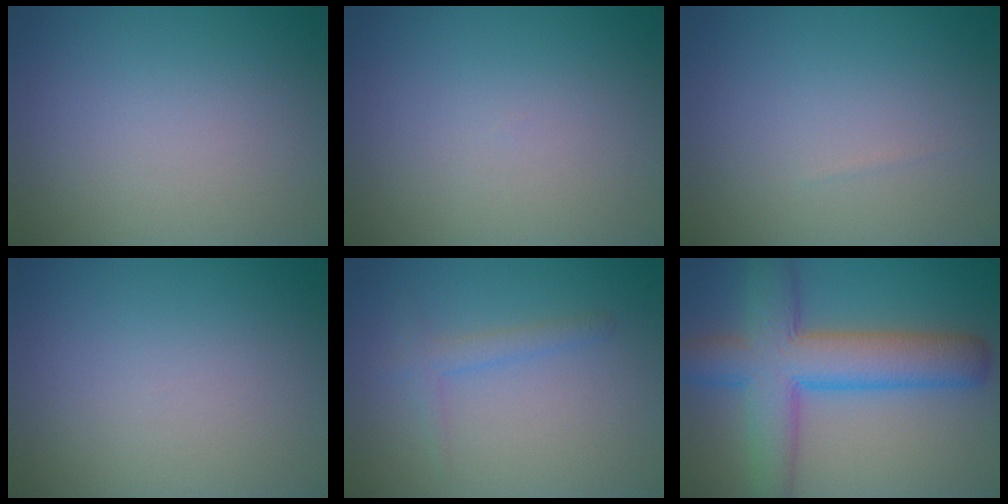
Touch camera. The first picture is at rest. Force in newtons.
{"total": 0.0}
{"total": 0.0}
{"total": 0.0}
{"total": 1.6, "press": 1.6, "slide": 0.1}
{"total": 9.0, "press": 8.9, "slide": 0.3}